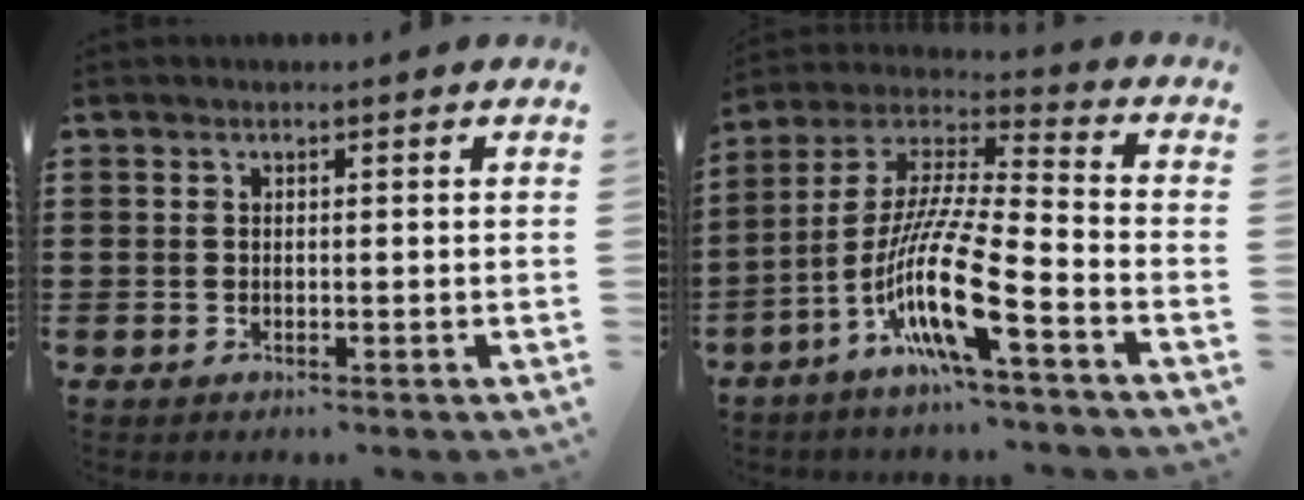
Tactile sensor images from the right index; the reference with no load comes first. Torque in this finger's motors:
{"motor_torque": [1.73, -0.41, 1.05, 0.21]}